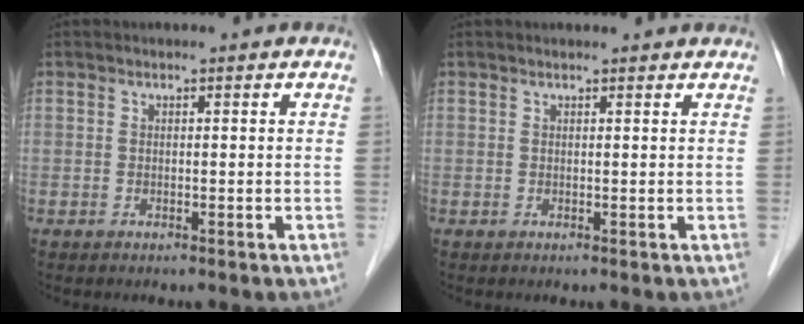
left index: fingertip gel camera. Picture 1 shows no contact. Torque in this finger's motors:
{"motor_torque": [0.60, -0.78, 0.08, 0.02]}